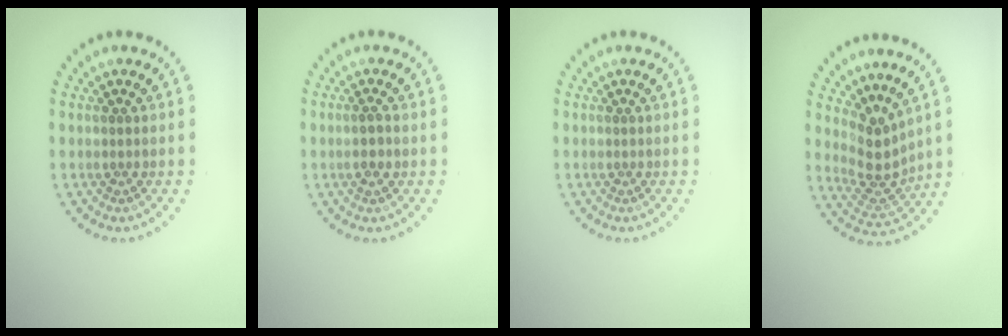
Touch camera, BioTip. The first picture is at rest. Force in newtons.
{"total": 1.0, "press": 0.9, "slide": 0.4}
{"total": 0.0}
{"total": 3.4, "press": 2.6, "slide": 2.2}